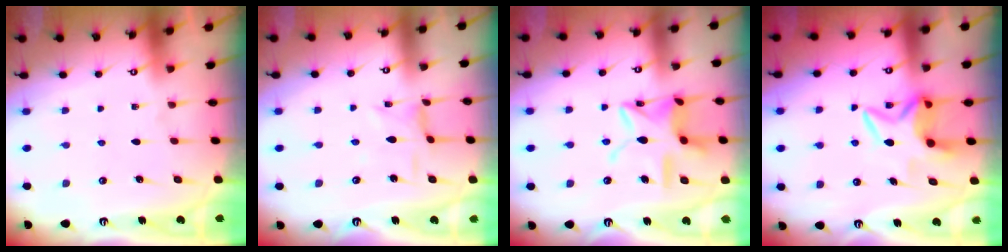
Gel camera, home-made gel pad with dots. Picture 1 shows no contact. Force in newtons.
{"total": 1.7, "press": 1.6, "slide": 0.3}
{"total": 13.3, "press": 13.3, "slide": 1.0}
{"total": 7.3, "press": 7.3, "slide": 0.5}